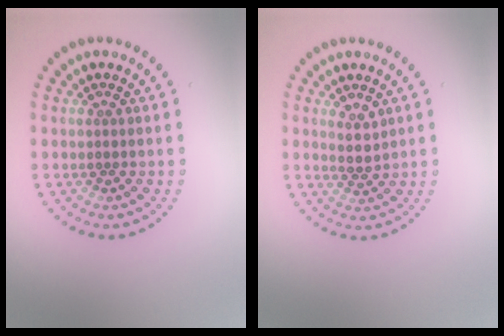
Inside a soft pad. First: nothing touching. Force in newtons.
{"total": 1.8, "press": 1.4, "slide": 1.1}